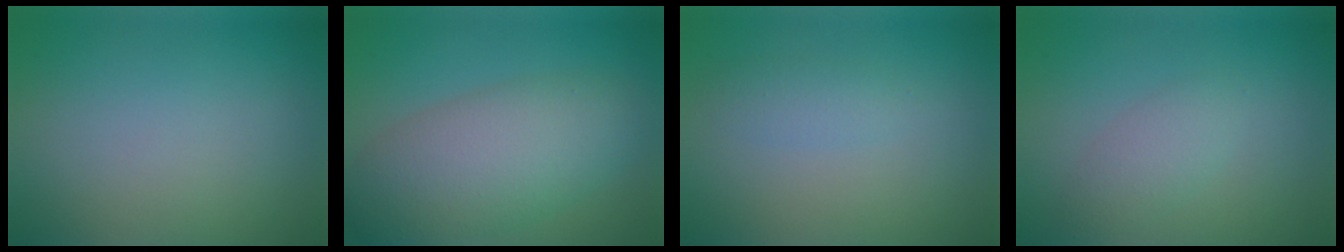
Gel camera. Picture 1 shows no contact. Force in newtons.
{"total": 7.9, "press": 7.9, "slide": 0.3}
{"total": 1.5, "press": 1.5, "slide": 0.1}
{"total": 2.2, "press": 2.2, "slide": 0.2}